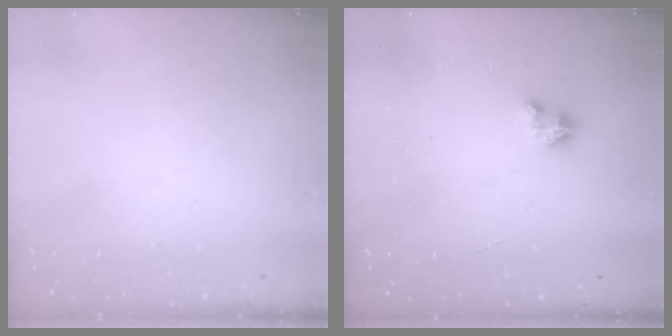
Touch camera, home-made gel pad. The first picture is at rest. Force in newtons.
{"total": 2.3, "press": 2.3, "slide": 0.2}